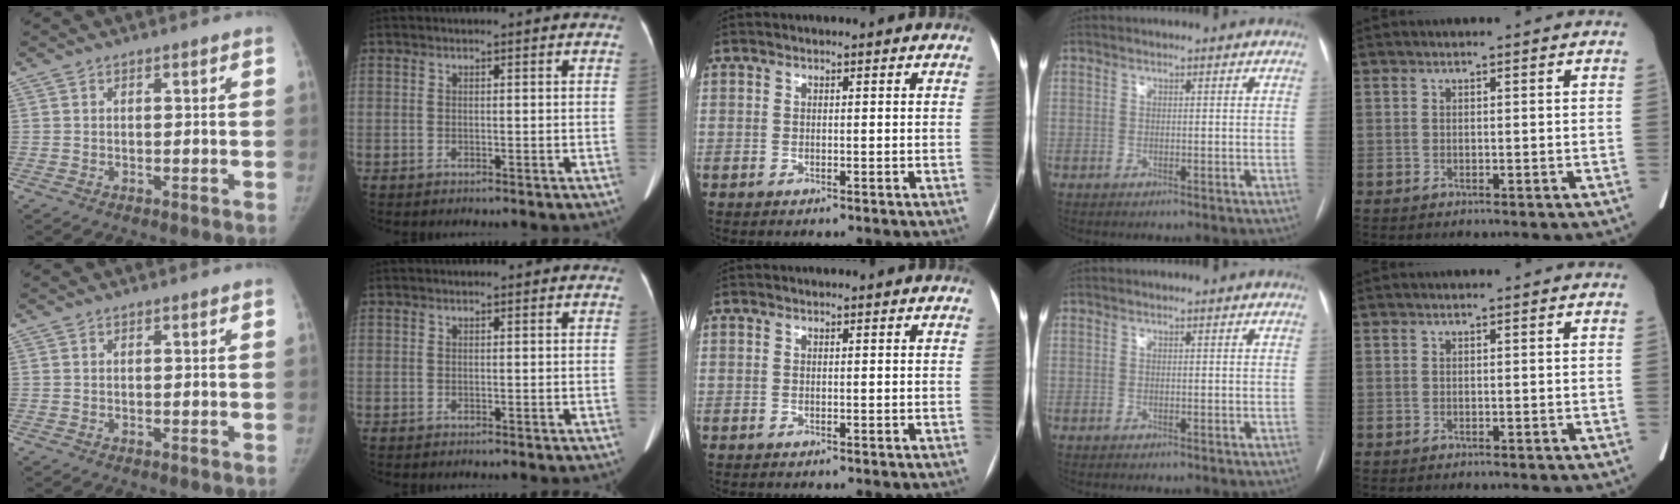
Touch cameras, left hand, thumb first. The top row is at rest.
{}